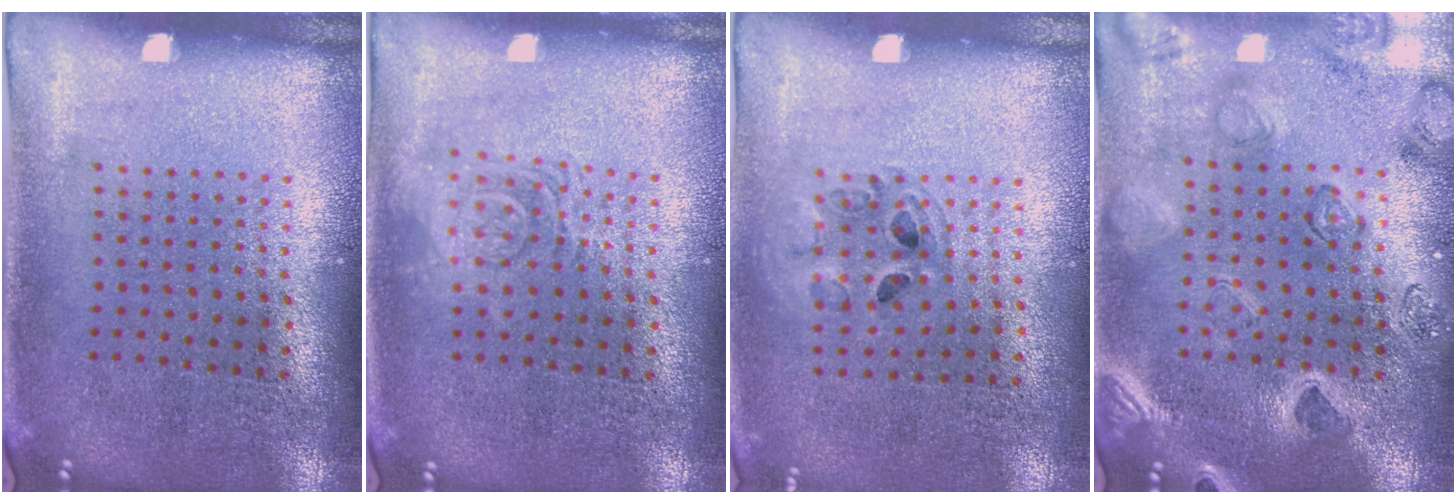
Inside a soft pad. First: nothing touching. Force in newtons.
{"total": 2.5, "press": 2.5, "slide": 0.5}
{"total": 0.9, "press": 0.9, "slide": 0.2}
{"total": 2.5, "press": 2.4, "slide": 0.6}